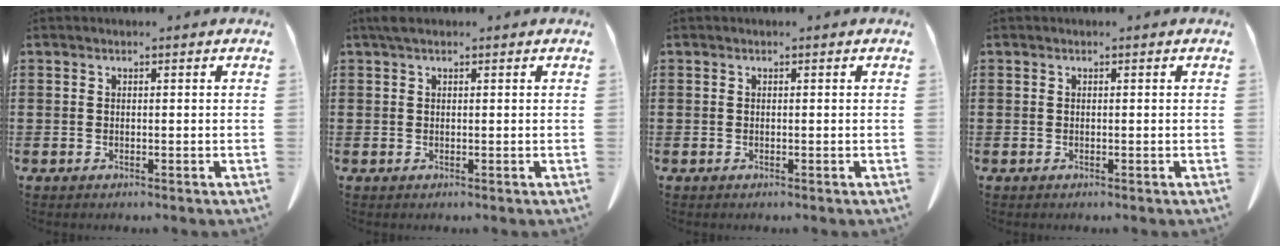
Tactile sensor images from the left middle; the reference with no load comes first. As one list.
[{"total": 1.2, "force": [0.7, 0.5, 0.8], "torque": [-0.020, 0.002, 0.014]}, {"total": 0.0}, {"total": 0.0}]